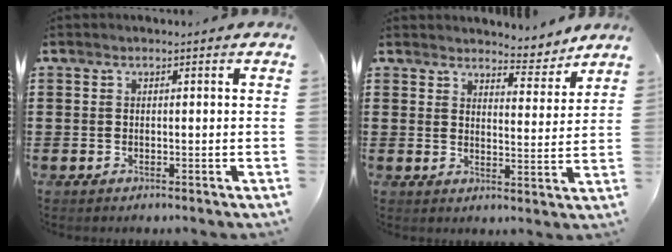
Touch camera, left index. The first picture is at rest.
{"total": 4.6, "force": [4.5, 0.6, 1.0], "torque": [-0.022, -0.026, 0.077]}